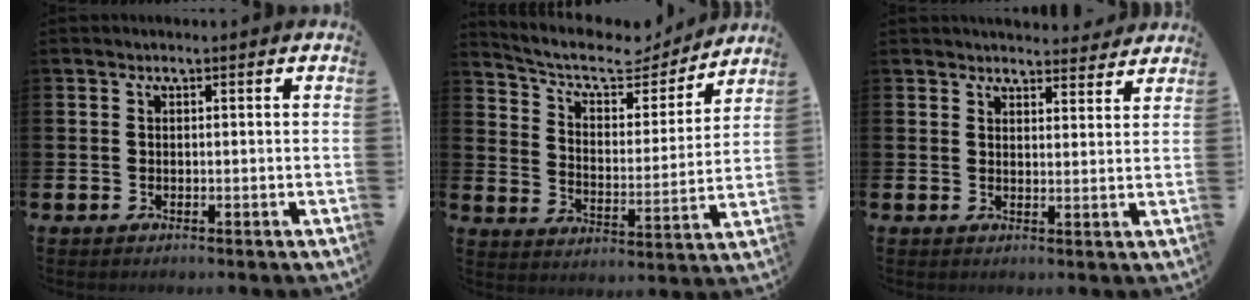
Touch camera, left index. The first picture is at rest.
{"total": 9.0, "force": [7.9, 3.0, 3.1], "torque": [-0.088, -0.052, 0.132]}
{"total": 3.8, "force": [3.7, 0.7, 0.1], "torque": [-0.002, -0.021, 0.067]}